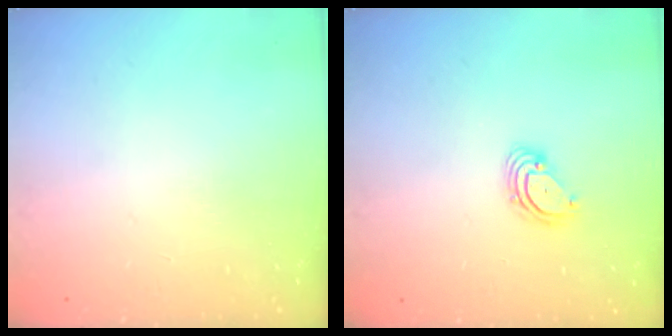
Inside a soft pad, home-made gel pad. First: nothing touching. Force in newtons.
{"total": 3.2, "press": 3.2, "slide": 0.1}